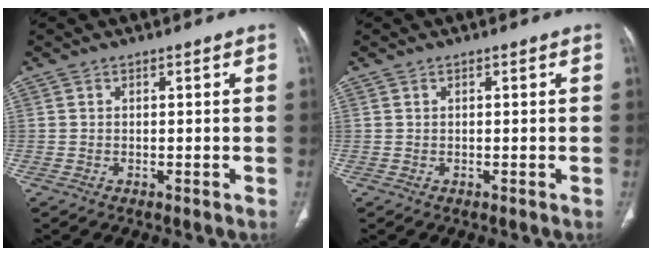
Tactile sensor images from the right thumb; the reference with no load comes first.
{"total": 0.0}